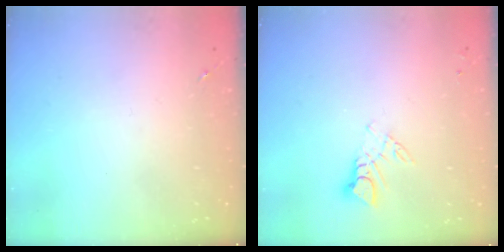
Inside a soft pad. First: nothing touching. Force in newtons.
{"total": 5.6, "press": 5.6, "slide": 0.5}